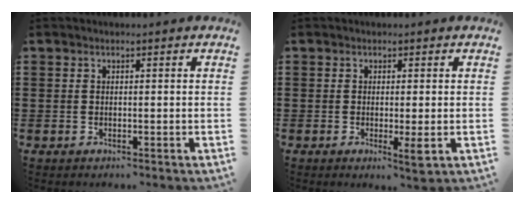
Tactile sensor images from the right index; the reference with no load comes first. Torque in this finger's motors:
{"motor_torque": [1.03, -0.28, 0.24, 0.07]}